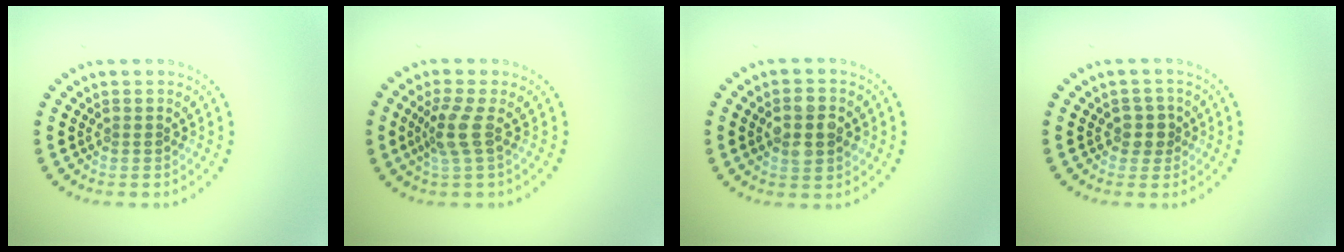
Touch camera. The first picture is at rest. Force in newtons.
{"total": 2.5, "press": 2.0, "slide": 1.5}
{"total": 3.6, "press": 3.6, "slide": 0.1}
{"total": 1.8, "press": 1.6, "slide": 0.9}